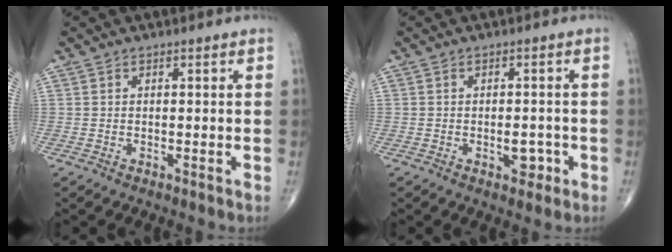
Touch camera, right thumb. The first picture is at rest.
{"total": 3.1, "force": [-1.1, 1.8, 2.3], "torque": [-0.016, 0.004, -0.011]}